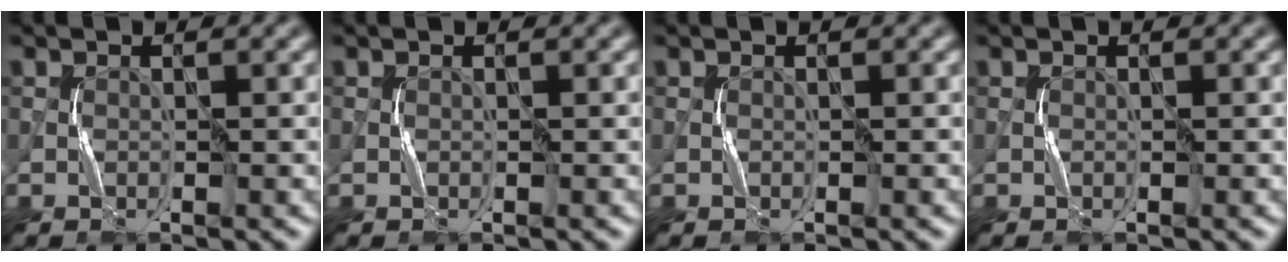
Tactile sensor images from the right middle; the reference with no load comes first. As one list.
[{"total": 0.0}, {"total": 0.0}, {"total": 0.0}]